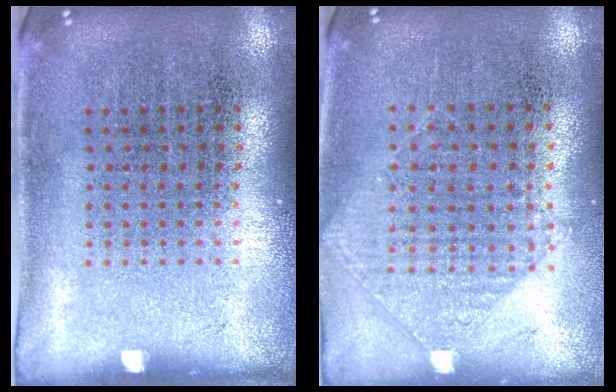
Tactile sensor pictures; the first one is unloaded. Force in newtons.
{"total": 1.0, "press": 0.9, "slide": 0.4}